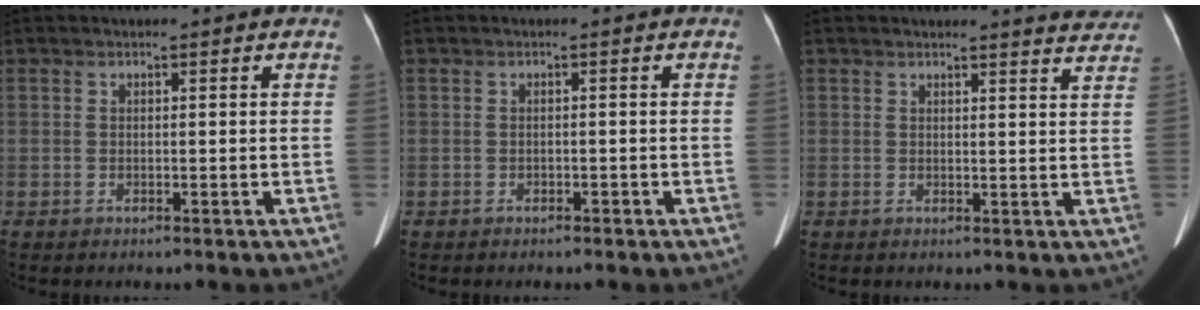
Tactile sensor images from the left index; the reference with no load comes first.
{"total": 0.8, "force": [-0.6, 0.4, 0.3], "torque": [-0.007, 0.001, -0.010]}
{"total": 5.2, "force": [5.2, 0.1, 0.7], "torque": [-0.008, -0.022, 0.036]}